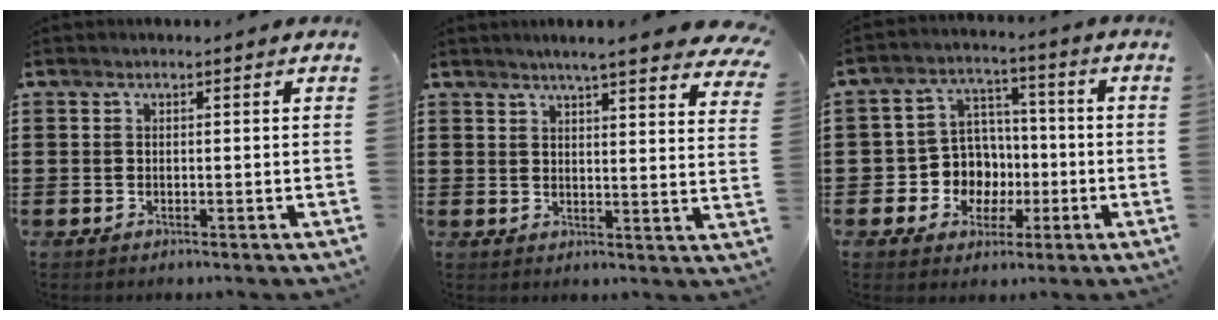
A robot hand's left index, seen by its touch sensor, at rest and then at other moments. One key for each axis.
{"total": 5.4, "fx": 4.8, "fy": -0.4, "fz": 2.4, "tx": -0.056, "ty": -0.021, "tz": 0.081}
{"total": 7.8, "fx": -1.0, "fy": 7.4, "fz": 2.2, "tx": -0.072, "ty": 0.018, "tz": -0.011}